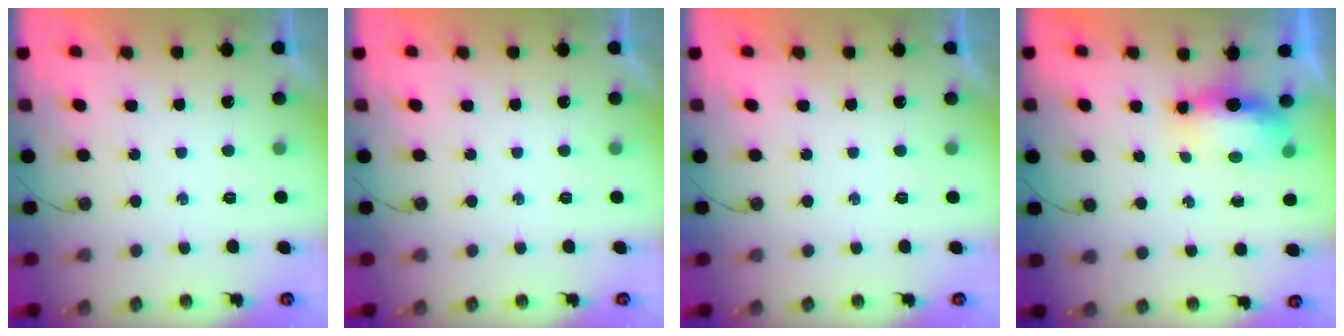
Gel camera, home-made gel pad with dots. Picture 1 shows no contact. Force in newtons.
{"total": 0.0}
{"total": 0.0}
{"total": 9.7, "press": 7.7, "slide": 6.0}